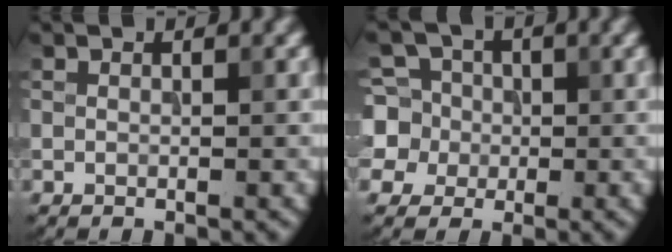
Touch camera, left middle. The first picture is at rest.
{"total": 7.1, "force": [0.7, 6.7, 2.1], "torque": [-0.046, 0.036, -0.001]}